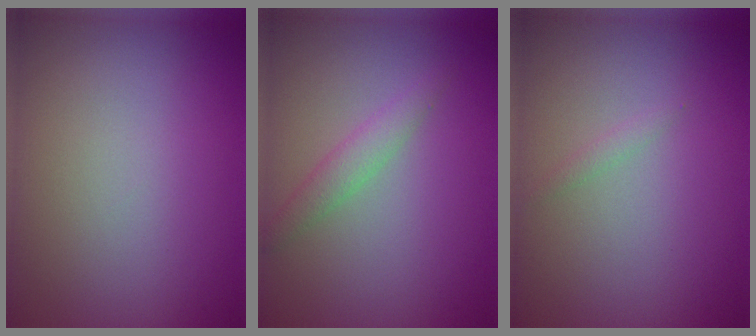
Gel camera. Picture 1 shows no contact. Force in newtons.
{"total": 1.6, "press": 1.6, "slide": 0.2}
{"total": 0.6, "press": 0.6, "slide": 0.0}